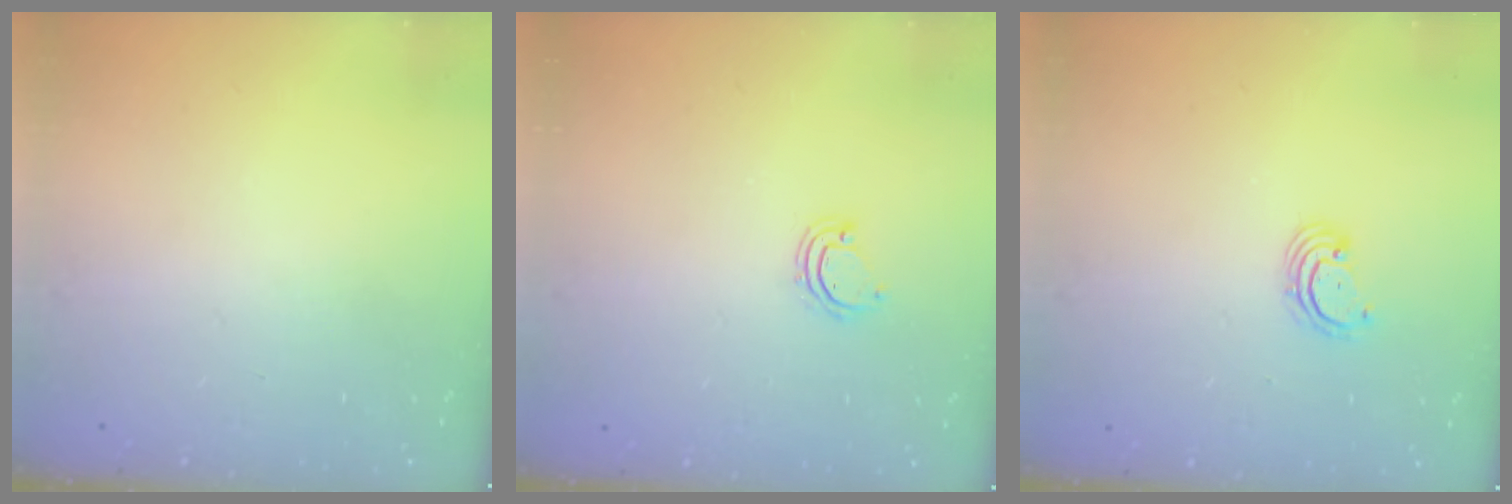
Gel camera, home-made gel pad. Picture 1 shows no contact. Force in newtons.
{"total": 3.9, "press": 3.9, "slide": 0.3}
{"total": 2.6, "press": 2.6, "slide": 0.3}